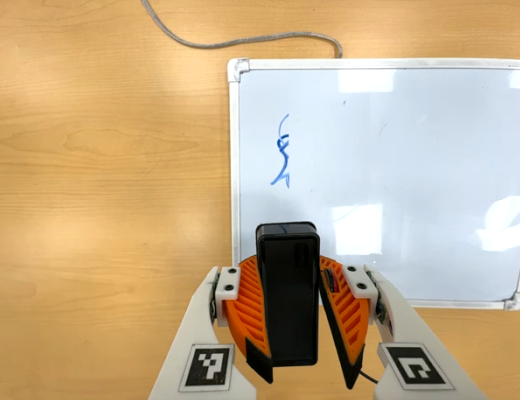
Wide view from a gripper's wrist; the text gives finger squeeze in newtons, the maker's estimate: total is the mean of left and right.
{"total": 9.7, "left": 9.7, "right": 9.7}